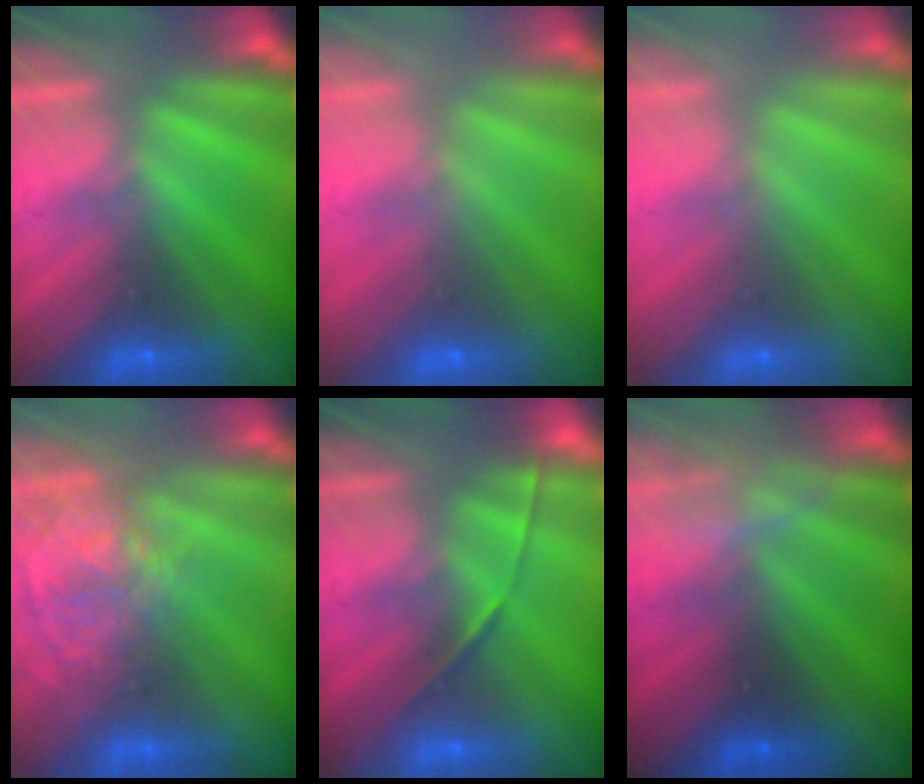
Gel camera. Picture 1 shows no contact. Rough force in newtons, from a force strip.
{"total": 2.9}
{"total": 2.9}
{"total": 3.7}
{"total": 1.7}
{"total": 2.4}